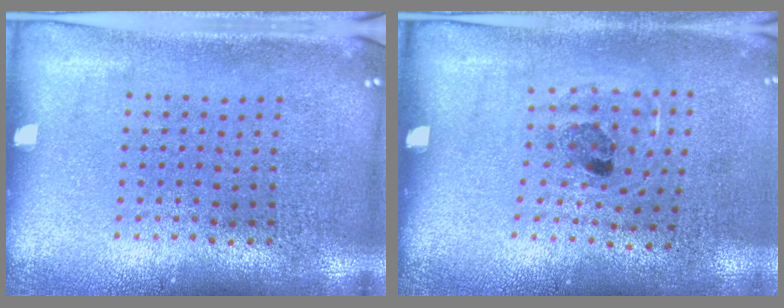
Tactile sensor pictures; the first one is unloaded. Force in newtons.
{"total": 1.1, "press": 0.8, "slide": 0.7}